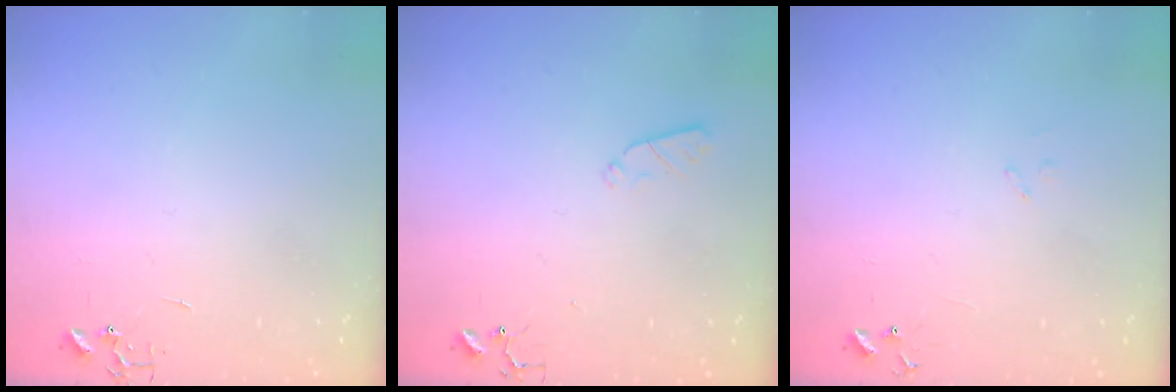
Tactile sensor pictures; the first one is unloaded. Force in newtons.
{"total": 4.5, "press": 4.5, "slide": 0.4}
{"total": 7.8, "press": 7.8, "slide": 0.7}